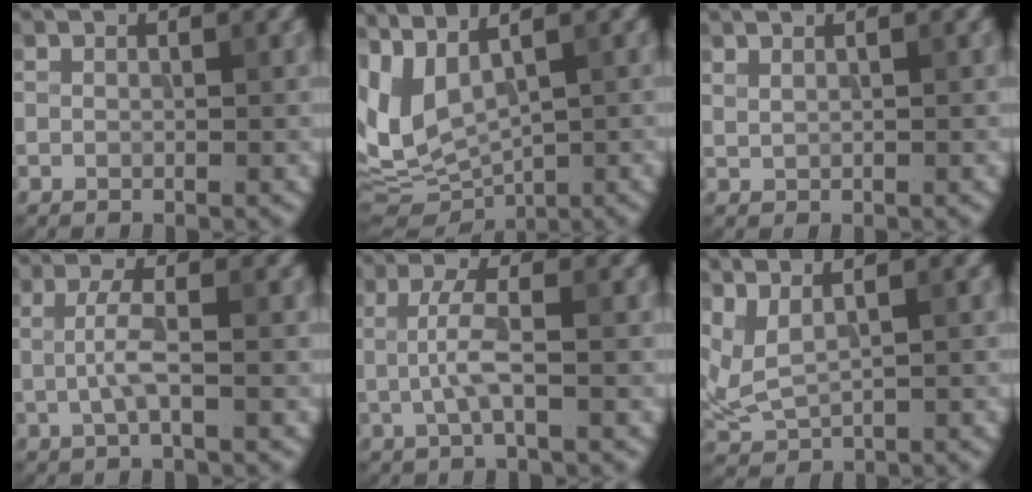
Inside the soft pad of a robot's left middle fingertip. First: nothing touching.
{"total": 6.5, "force": [1.8, 3.0, 5.5], "torque": [-0.133, -0.006, 0.046]}
{"total": 1.2, "force": [0.9, 0.5, 0.6], "torque": [-0.007, -0.004, 0.010]}
{"total": 2.5, "force": [-0.3, 0.4, 2.5], "torque": [-0.058, 0.001, -0.007]}
{"total": 2.8, "force": [-0.3, 0.5, 2.8], "torque": [-0.065, 0.001, -0.007]}
{"total": 2.9, "force": [1.9, 0.7, 2.0], "torque": [-0.058, 0.002, 0.045]}